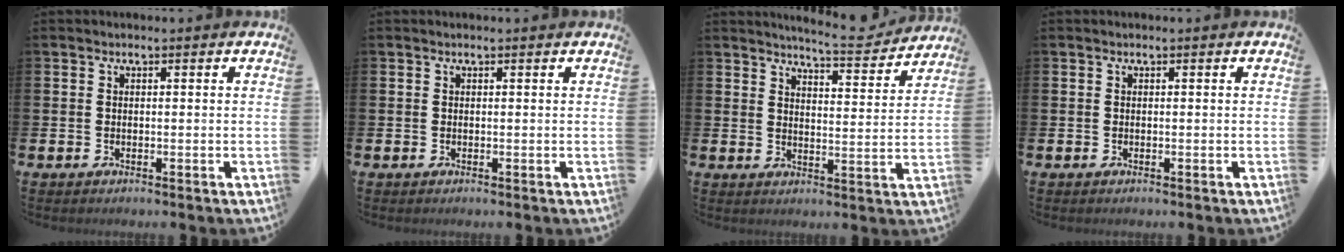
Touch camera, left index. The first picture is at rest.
{"total": 0.0}
{"total": 6.3, "force": [6.1, 0.3, 1.4], "torque": [-0.026, -0.043, 0.104]}
{"total": 0.0}